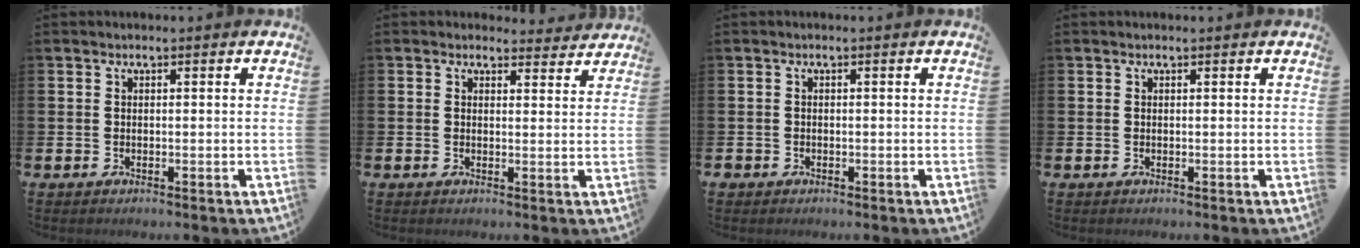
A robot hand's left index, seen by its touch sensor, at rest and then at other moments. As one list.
[{"total": 2.1, "force": [2.0, 0.7, 0.0], "torque": [0.004, -0.011, 0.032]}, {"total": 0.8, "force": [-0.5, 0.6, 0.0], "torque": [-0.002, 0.004, -0.013]}, {"total": 0.0}]